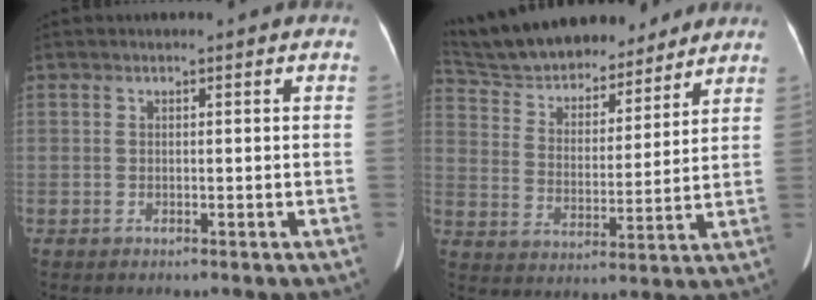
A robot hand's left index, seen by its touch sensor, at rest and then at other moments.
{"total": 20.9, "force": [18.6, 6.4, 7.3], "torque": [-0.136, 0.018, 0.295]}